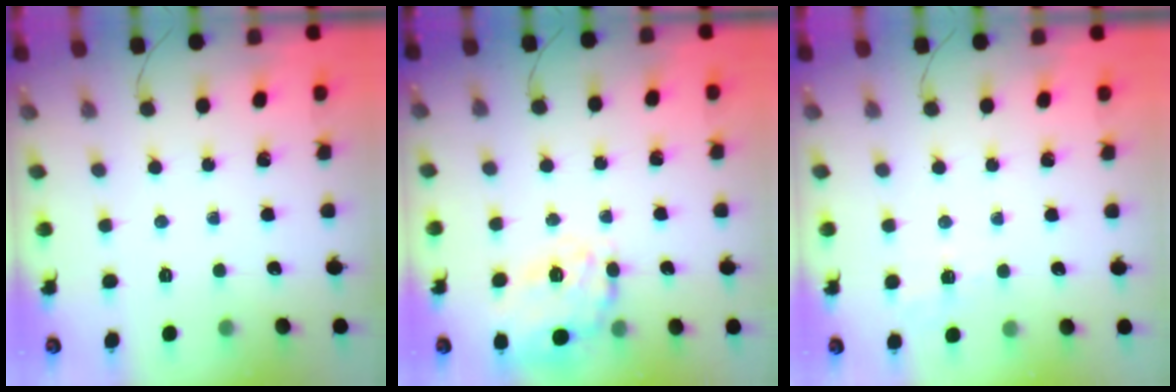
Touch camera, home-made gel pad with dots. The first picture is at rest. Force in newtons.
{"total": 19.9, "press": 19.7, "slide": 3.0}
{"total": 2.0, "press": 1.0, "slide": 1.7}